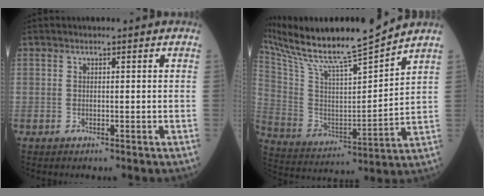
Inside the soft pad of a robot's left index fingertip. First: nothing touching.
{"total": 19.4, "force": [17.6, -0.1, 8.2], "torque": [-0.170, -0.023, 0.313]}